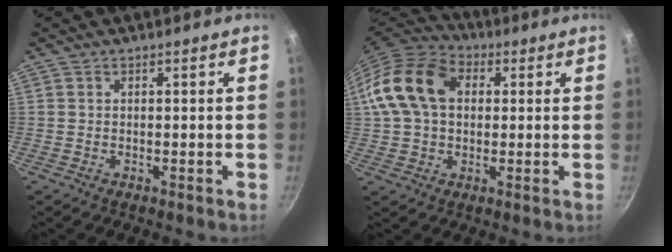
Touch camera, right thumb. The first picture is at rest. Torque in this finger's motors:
{"motor_torque": [-0.53, 1.18, 0.64, -0.59, 0.17]}